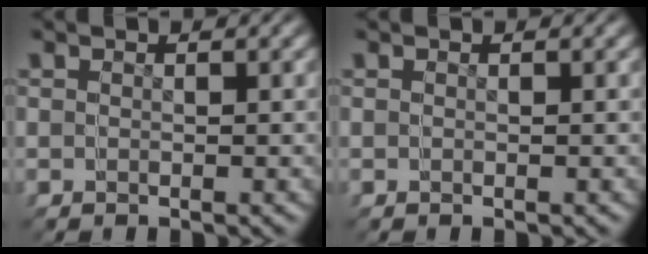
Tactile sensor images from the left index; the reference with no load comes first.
{"total": 0.0}